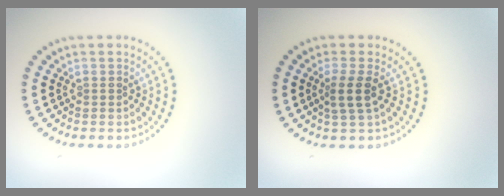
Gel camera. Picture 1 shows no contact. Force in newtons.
{"total": 2.2, "press": 1.7, "slide": 1.3}